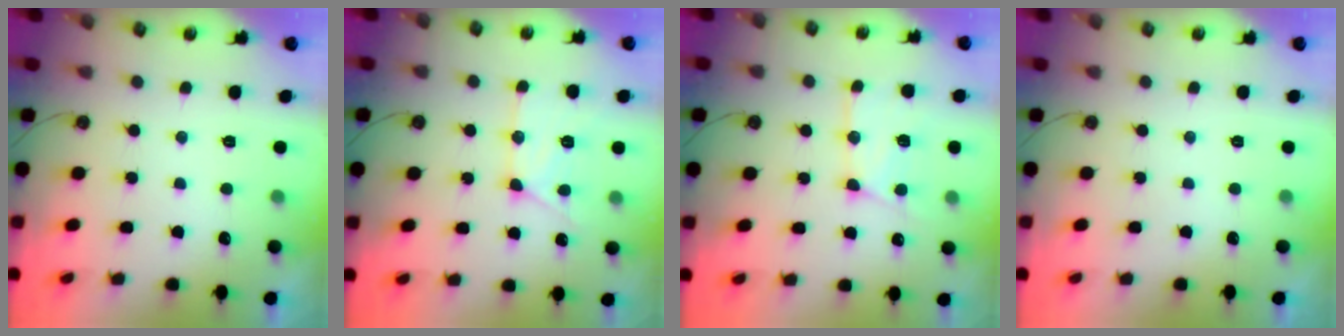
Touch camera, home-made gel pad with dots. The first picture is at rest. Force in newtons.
{"total": 13.4, "press": 13.3, "slide": 1.2}
{"total": 13.5, "press": 13.4, "slide": 1.6}
{"total": 0.0}